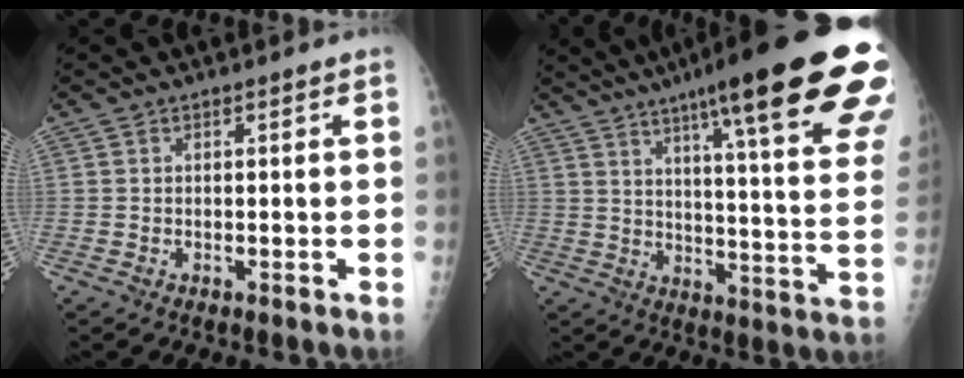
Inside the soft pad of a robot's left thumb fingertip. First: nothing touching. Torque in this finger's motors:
{"motor_torque": [2.68, 1.52, 2.13, -0.64, 0.56]}